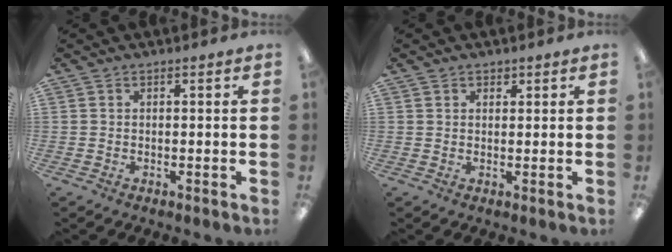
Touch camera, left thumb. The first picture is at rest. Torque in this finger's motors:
{"motor_torque": [0.10, -0.08, -0.07, -0.08, 0.00]}